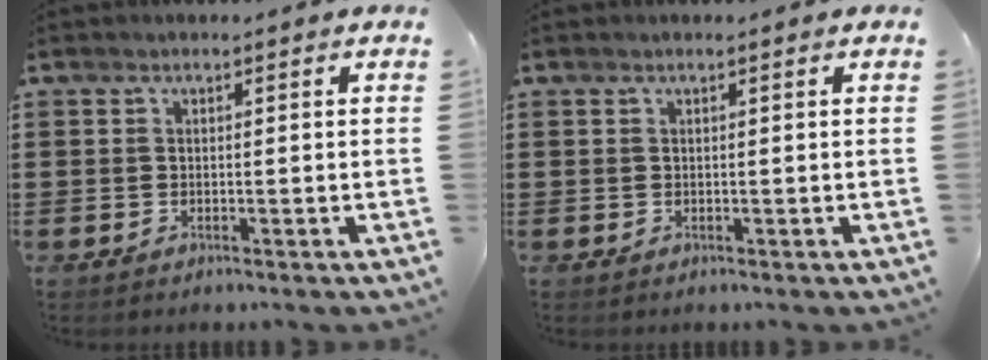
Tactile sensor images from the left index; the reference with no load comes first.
{"total": 0.0}